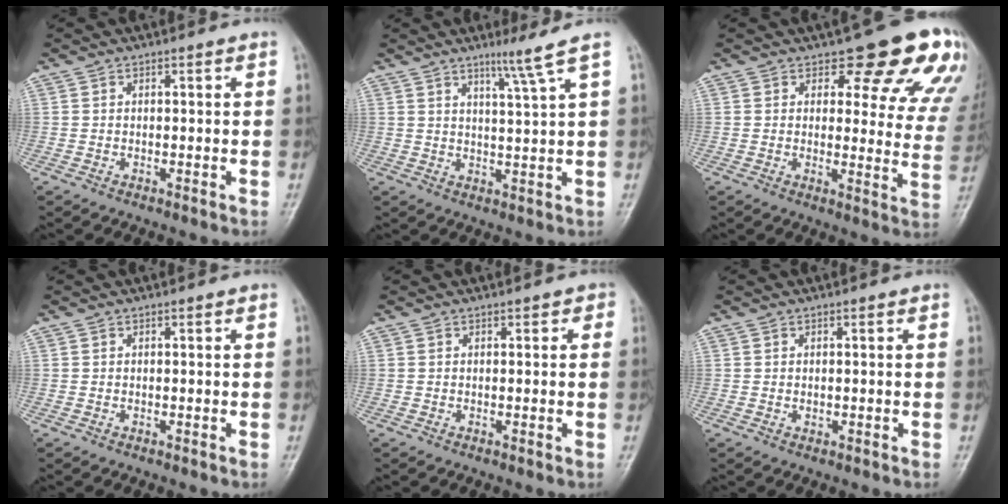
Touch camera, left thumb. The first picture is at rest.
{"total": 4.9, "force": [3.2, -1.4, 3.5], "torque": [-0.062, -0.029, 0.058]}
{"total": 15.4, "force": [11.2, 6.0, 8.7], "torque": [-0.048, -0.064, 0.107]}
{"total": 0.0}
{"total": 1.4, "force": [0.6, 1.0, 0.8], "torque": [0.008, 0.002, 0.001]}
{"total": 0.7, "force": [0.1, 0.5, 0.4], "torque": [-0.003, 0.000, 0.000]}